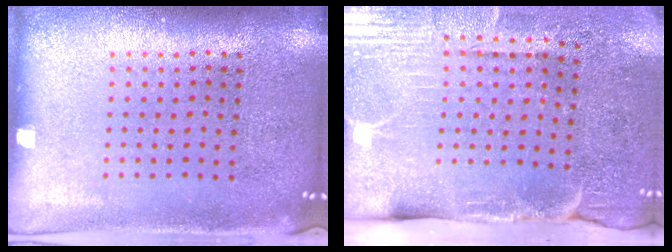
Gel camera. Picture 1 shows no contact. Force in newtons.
{"total": 4.5, "press": 3.8, "slide": 2.4}